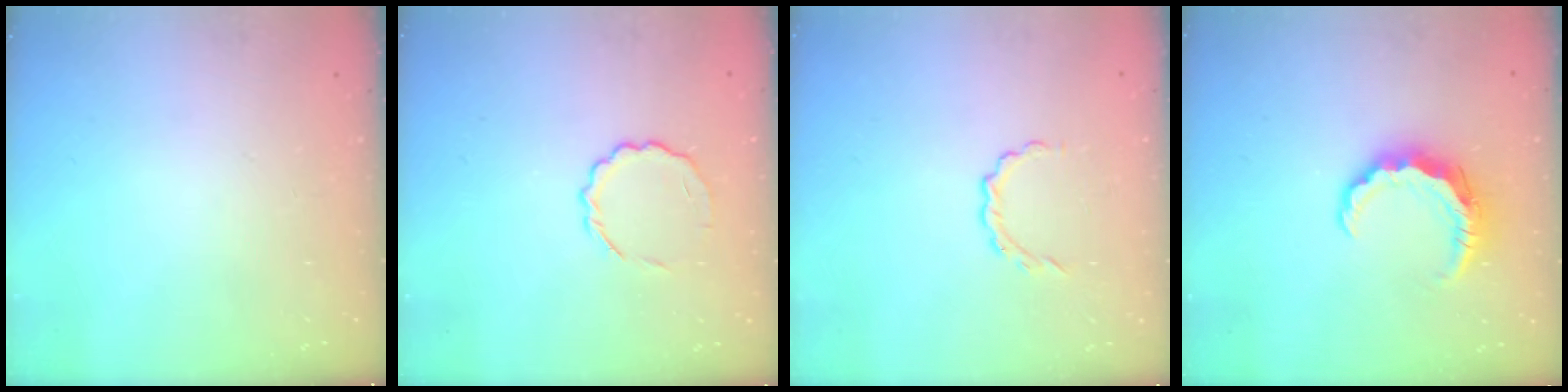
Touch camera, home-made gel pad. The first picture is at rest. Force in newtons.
{"total": 6.2, "press": 6.0, "slide": 1.5}
{"total": 3.3, "press": 3.1, "slide": 1.1}
{"total": 8.3, "press": 8.3, "slide": 1.0}